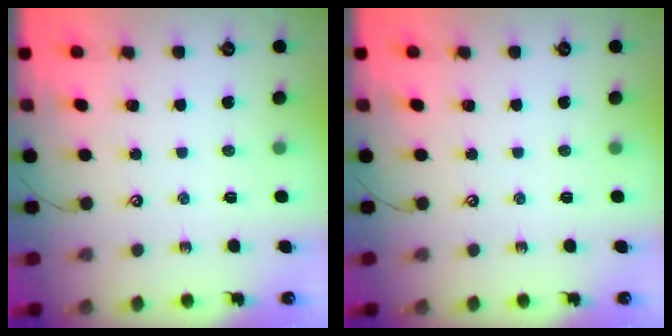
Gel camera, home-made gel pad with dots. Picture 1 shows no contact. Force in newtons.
{"total": 0.0}